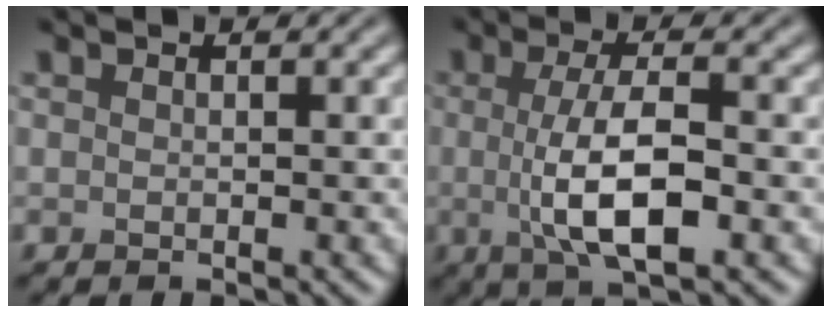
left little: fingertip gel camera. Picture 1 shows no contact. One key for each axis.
{"total": 6.2, "fx": -0.5, "fy": 1.9, "fz": 5.9, "tx": -0.109, "ty": -0.004, "tz": -0.009}